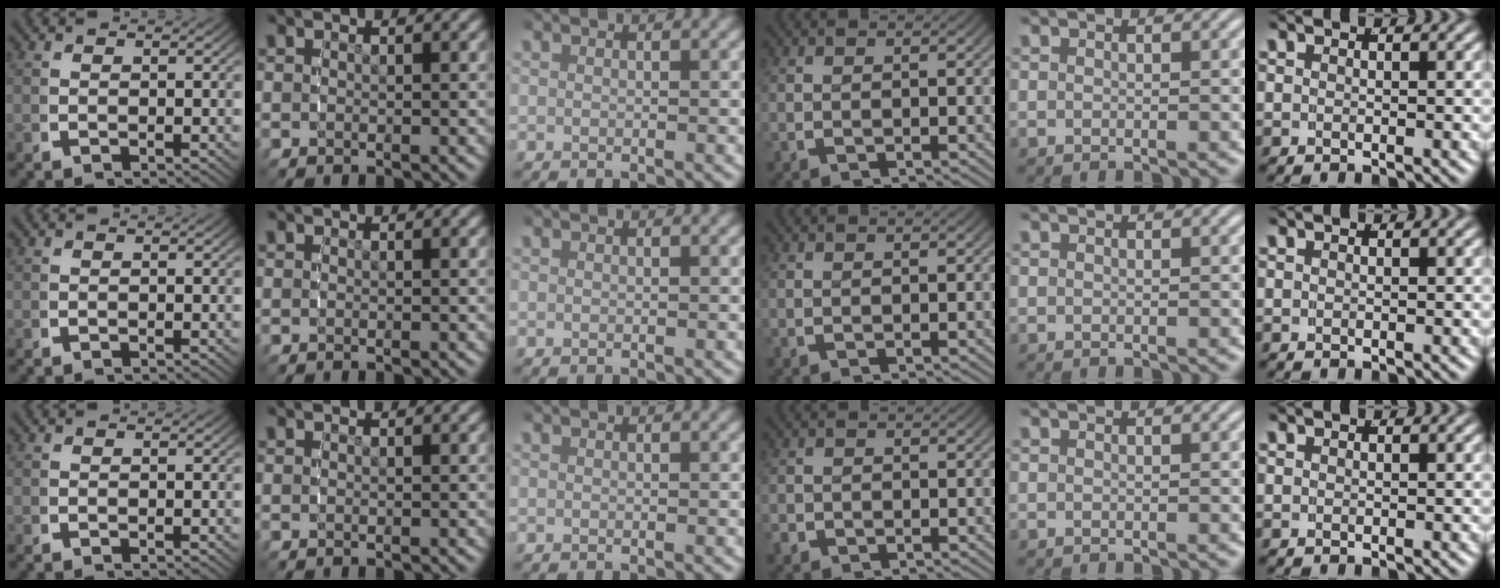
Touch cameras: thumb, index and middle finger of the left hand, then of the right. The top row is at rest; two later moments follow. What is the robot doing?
{"motion": "grasp_and_lifting", "object": "small bumper sticker"}